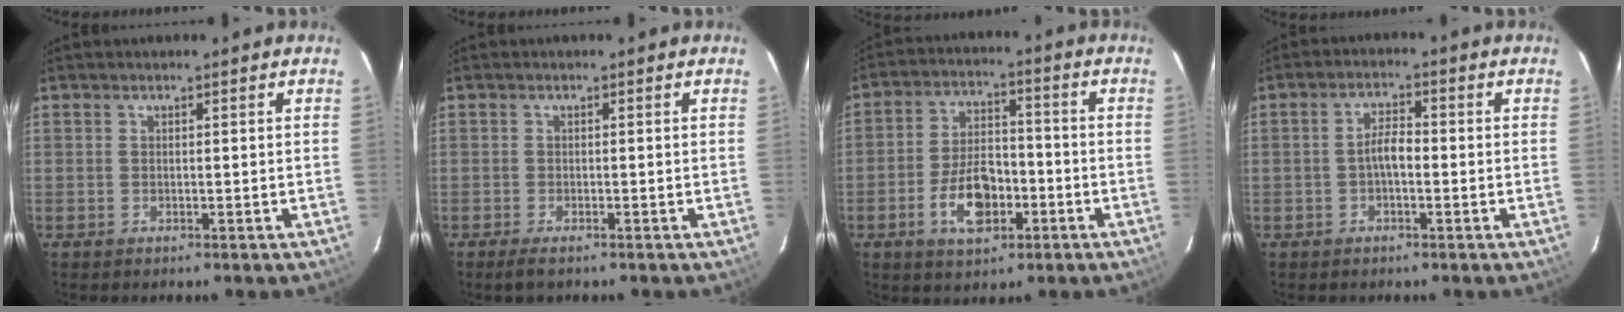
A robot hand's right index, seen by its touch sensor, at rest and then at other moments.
{"total": 2.4, "force": [-1.8, 0.5, 1.5], "torque": [-0.032, -0.009, -0.033]}
{"total": 10.6, "force": [-4.3, 5.7, 7.8], "torque": [-0.154, 0.012, -0.066]}
{"total": 3.3, "force": [-0.8, 1.3, 2.9], "torque": [-0.055, 0.010, -0.015]}